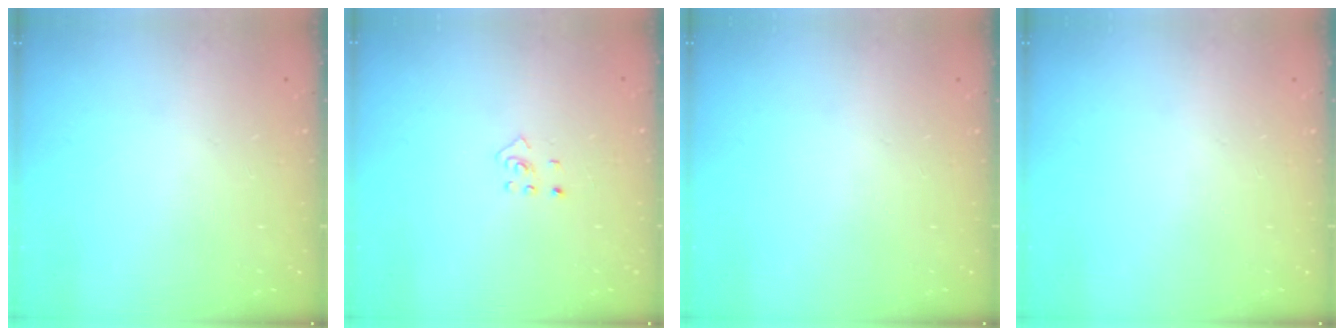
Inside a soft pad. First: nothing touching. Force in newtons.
{"total": 2.5, "press": 2.4, "slide": 0.8}
{"total": 0.0}
{"total": 0.0}